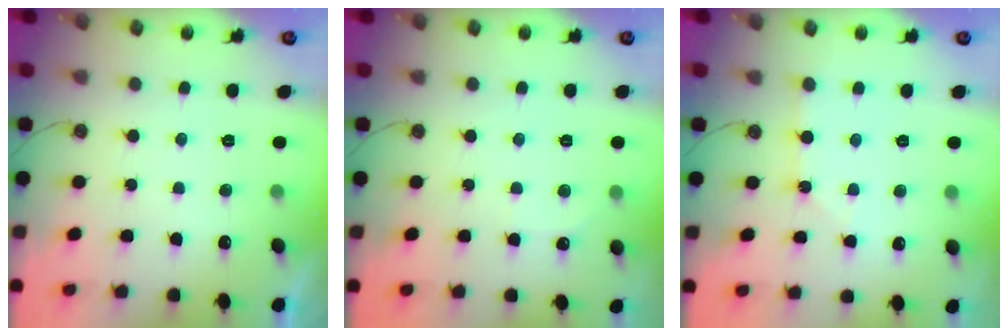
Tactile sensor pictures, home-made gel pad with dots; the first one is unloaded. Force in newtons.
{"total": 2.7, "press": 2.6, "slide": 0.4}
{"total": 0.7, "press": 0.7, "slide": 0.1}